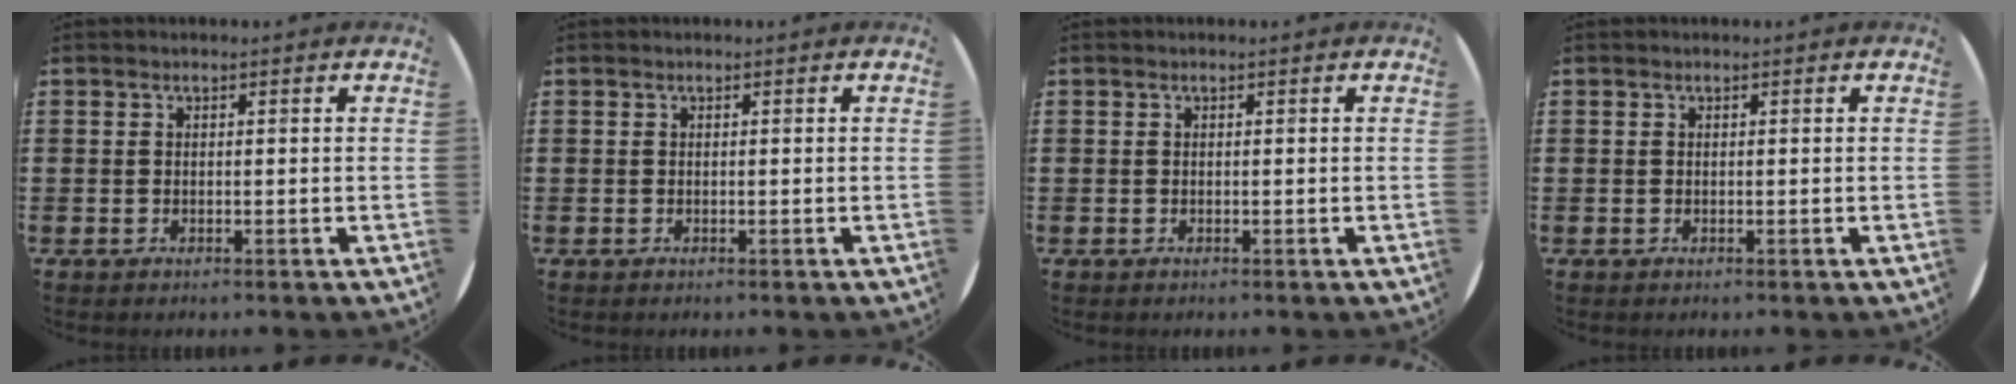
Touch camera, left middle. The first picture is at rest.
{"total": 0.0}
{"total": 0.0}
{"total": 0.0}